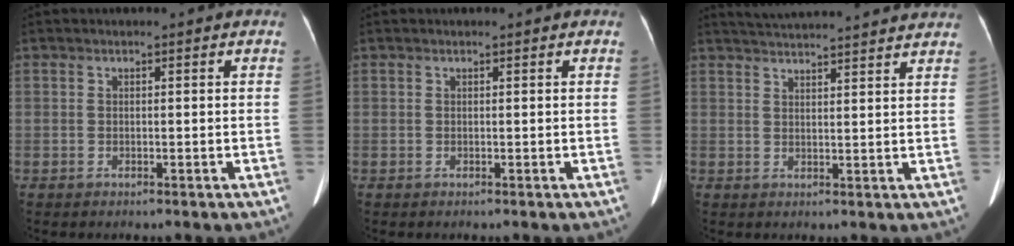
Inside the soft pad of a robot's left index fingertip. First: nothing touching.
{"total": 0.0}
{"total": 15.6, "force": [14.7, 0.4, 5.1], "torque": [-0.088, 0.011, 0.194]}